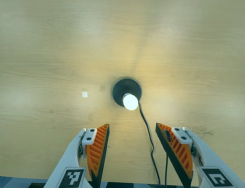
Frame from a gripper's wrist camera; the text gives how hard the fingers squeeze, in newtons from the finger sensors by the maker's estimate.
{"total": 0.0}